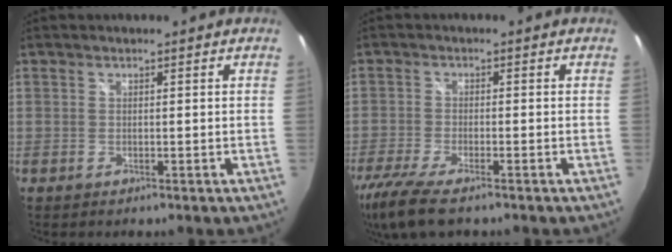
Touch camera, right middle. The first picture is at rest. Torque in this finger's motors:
{"motor_torque": [1.10, -1.03, 0.12, 0.10]}